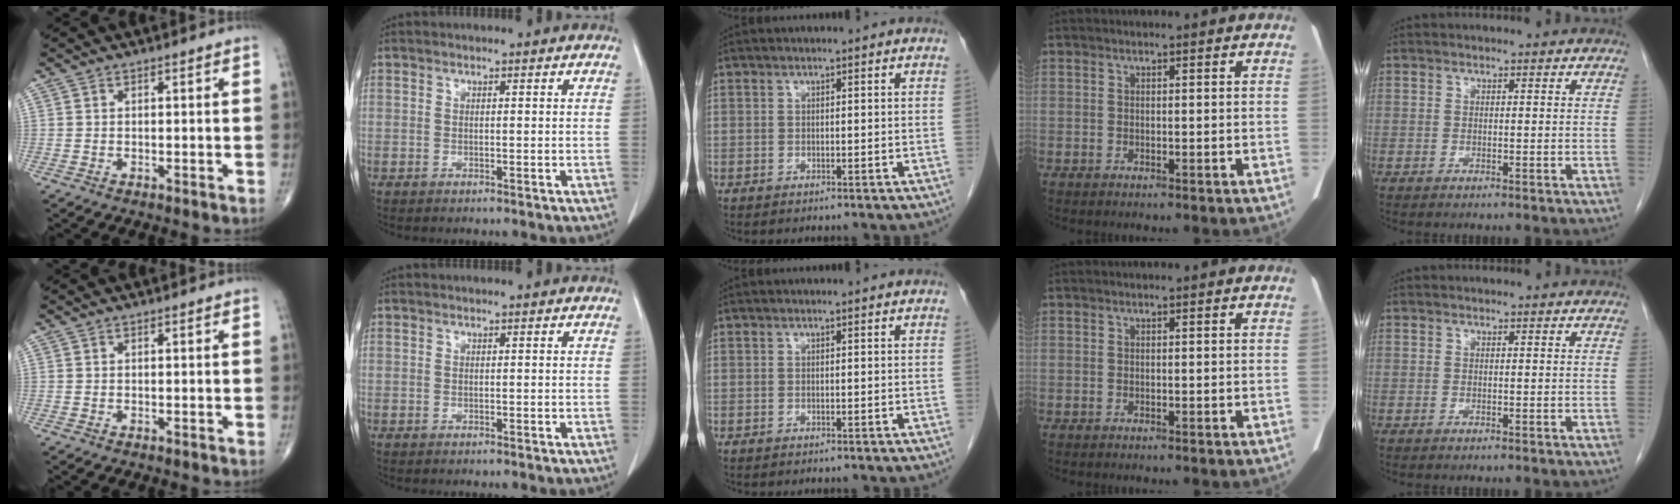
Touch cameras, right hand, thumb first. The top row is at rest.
{}